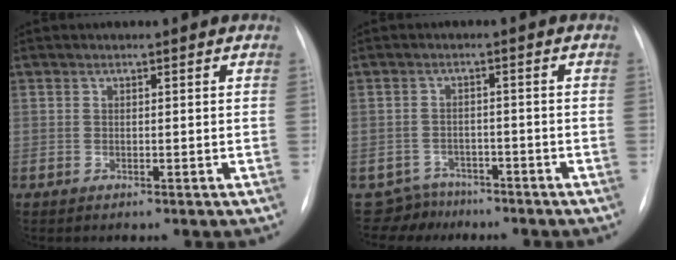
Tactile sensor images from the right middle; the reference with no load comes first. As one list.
[{"total": 4.5, "force": [-3.8, 2.1, -1.3], "torque": [0.022, 0.009, -0.064]}]